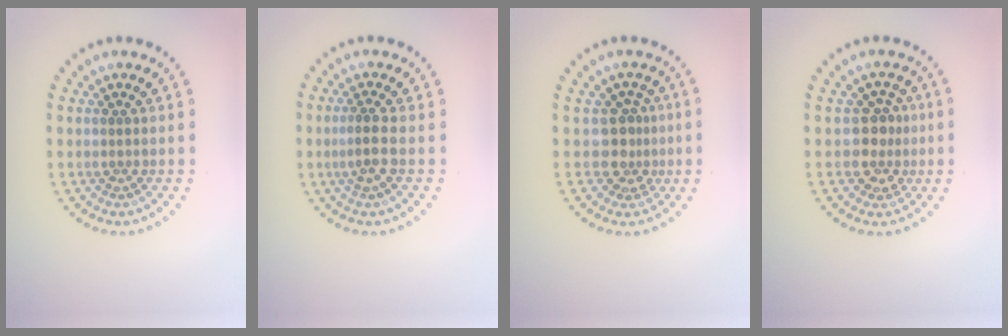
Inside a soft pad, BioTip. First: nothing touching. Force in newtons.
{"total": 1.8, "press": 1.6, "slide": 0.9}
{"total": 2.6, "press": 1.9, "slide": 1.8}
{"total": 2.6, "press": 2.3, "slide": 1.2}